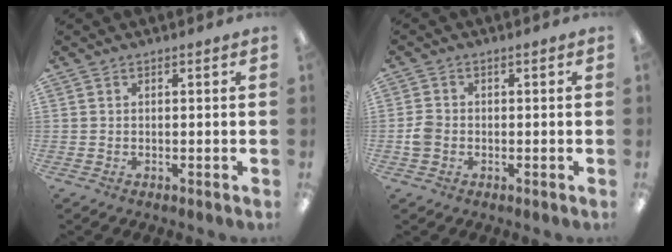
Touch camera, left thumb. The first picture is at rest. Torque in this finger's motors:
{"motor_torque": [-0.29, 0.39, 0.46, 0.04, 0.04]}